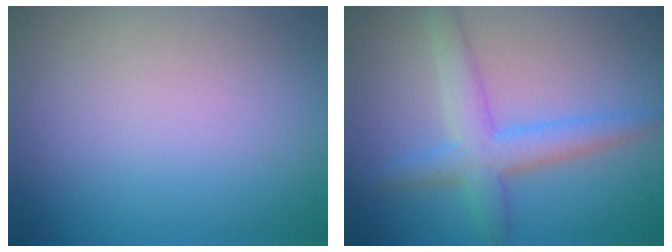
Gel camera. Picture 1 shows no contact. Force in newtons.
{"total": 4.3, "press": 4.3, "slide": 0.1}